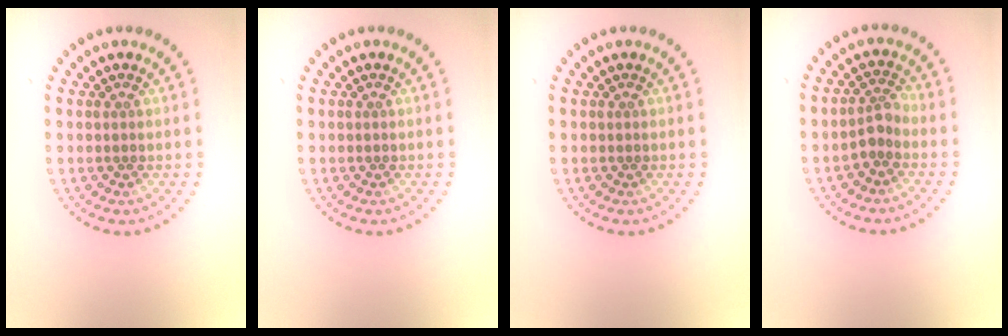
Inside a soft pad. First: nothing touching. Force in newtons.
{"total": 0.0}
{"total": 0.0}
{"total": 1.8, "press": 1.3, "slide": 1.1}